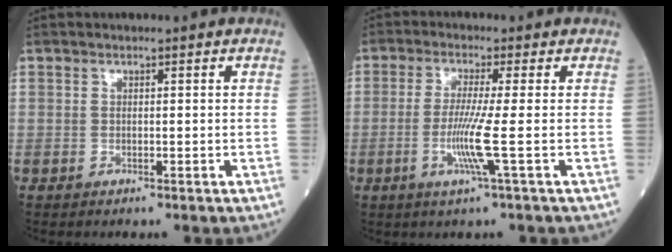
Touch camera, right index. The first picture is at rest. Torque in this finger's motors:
{"motor_torque": [0.24, -0.10, 0.10, 0.11]}